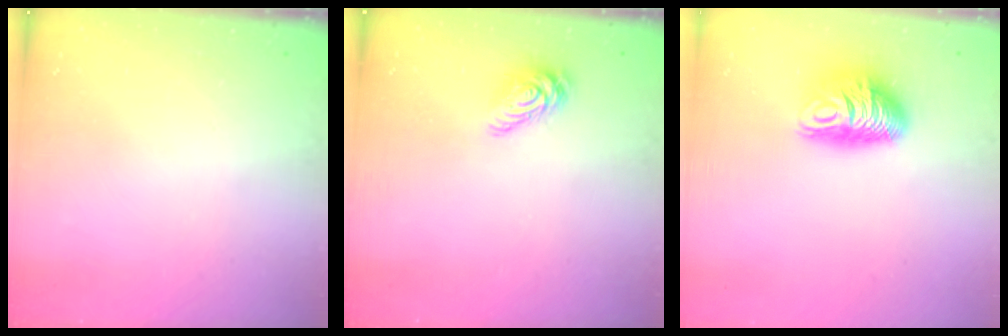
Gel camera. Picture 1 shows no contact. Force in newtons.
{"total": 8.9, "press": 8.9, "slide": 0.4}
{"total": 10.6, "press": 10.6, "slide": 0.9}